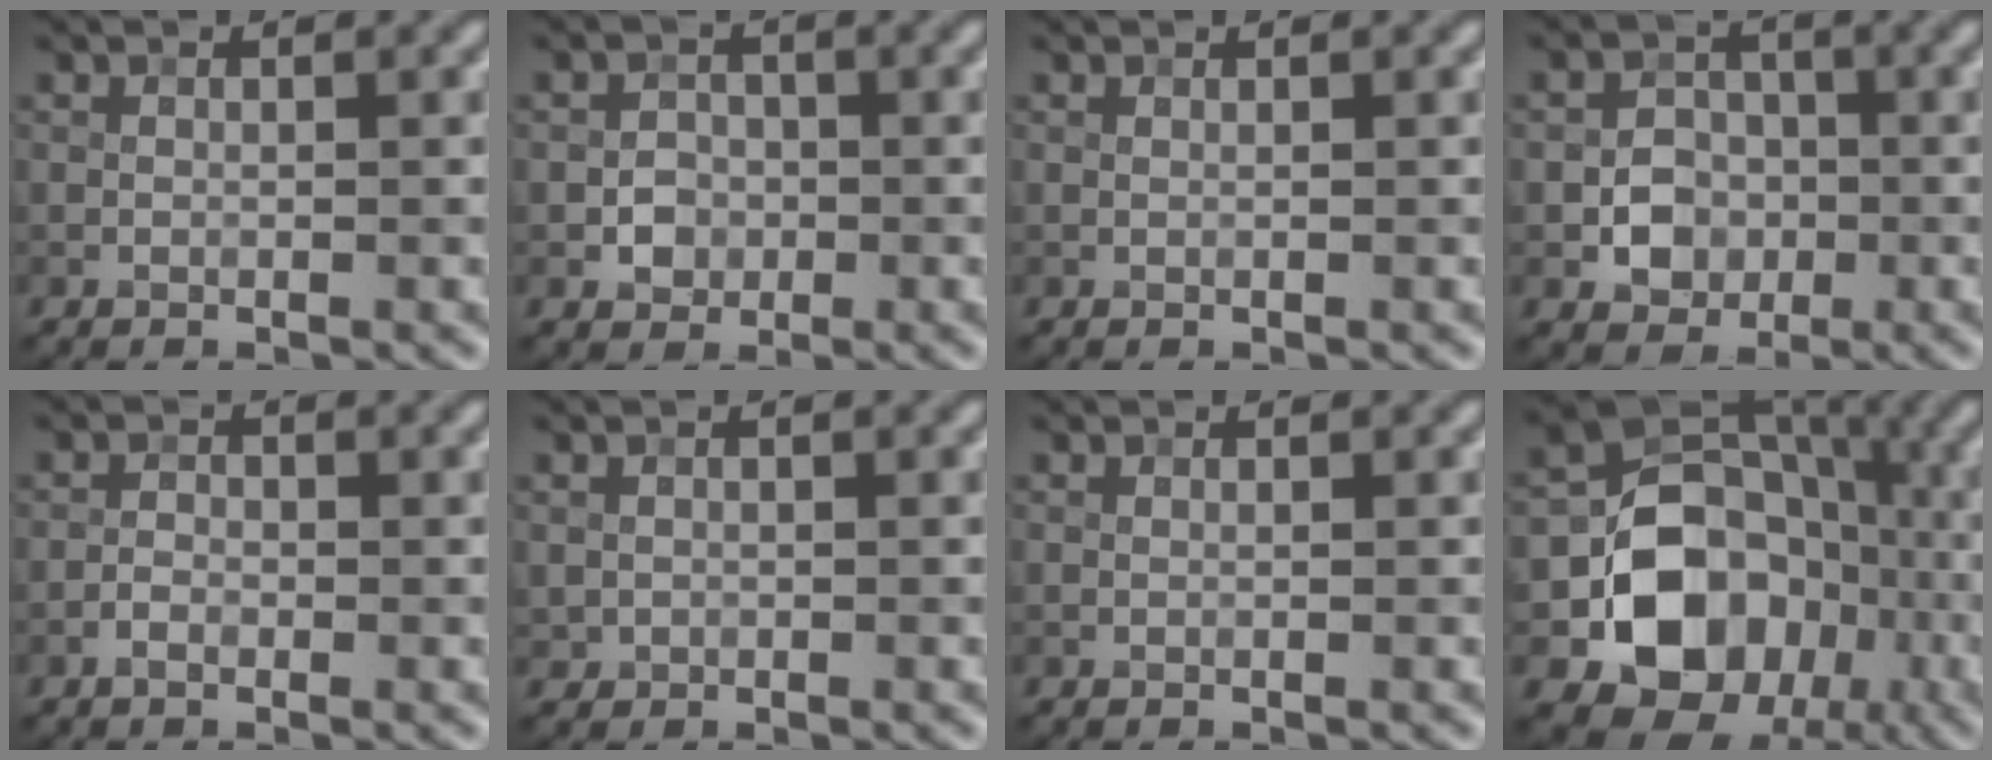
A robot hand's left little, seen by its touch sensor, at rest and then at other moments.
{"total": 2.1, "force": [-0.6, 1.8, 0.7], "torque": [-0.003, 0.000, -0.014]}
{"total": 0.0}
{"total": 3.4, "force": [-0.9, 3.0, 1.5], "torque": [-0.016, 0.001, -0.017]}
{"total": 1.3, "force": [-0.7, 0.7, 0.7], "torque": [-0.012, 0.003, -0.016]}
{"total": 0.7, "force": [0.0, 0.7, 0.0], "torque": [0.006, -0.004, 0.000]}
{"total": 0.0}
{"total": 11.9, "force": [-3.1, 9.5, 6.4], "torque": [-0.082, 0.003, -0.058]}